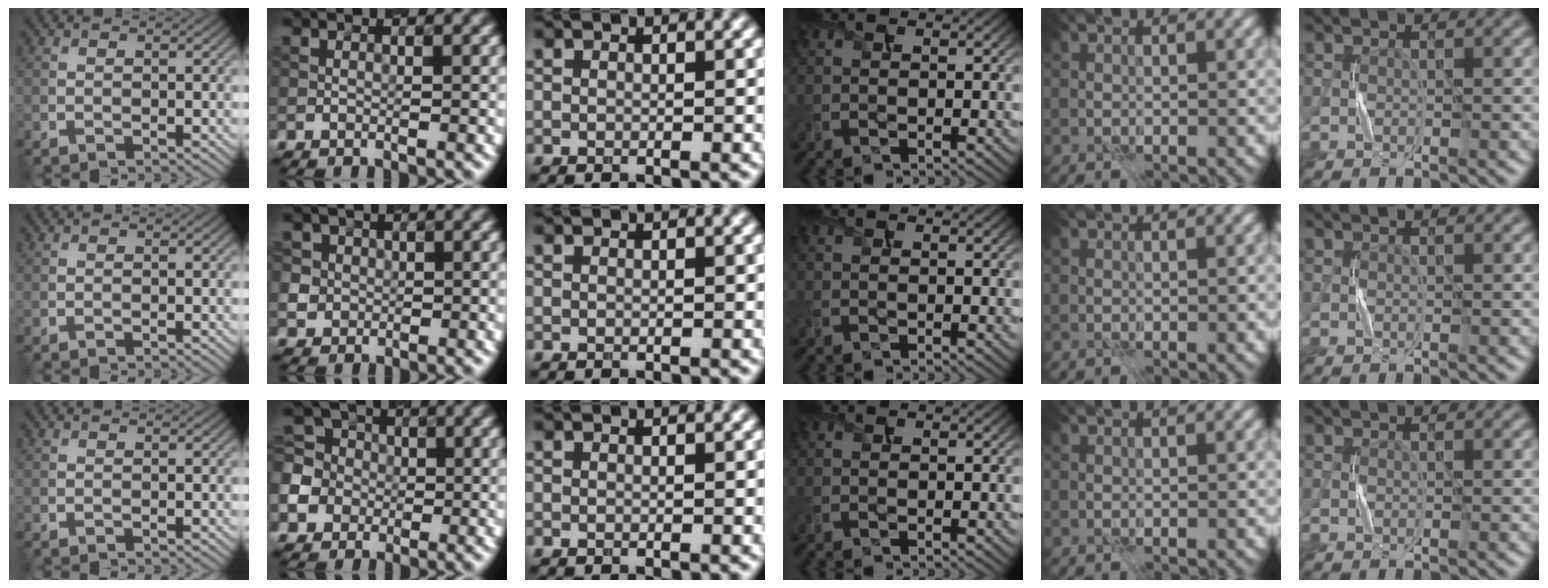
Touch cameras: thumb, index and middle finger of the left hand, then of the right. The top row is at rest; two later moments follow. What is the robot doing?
{"motion": "press", "object": "calculator"}